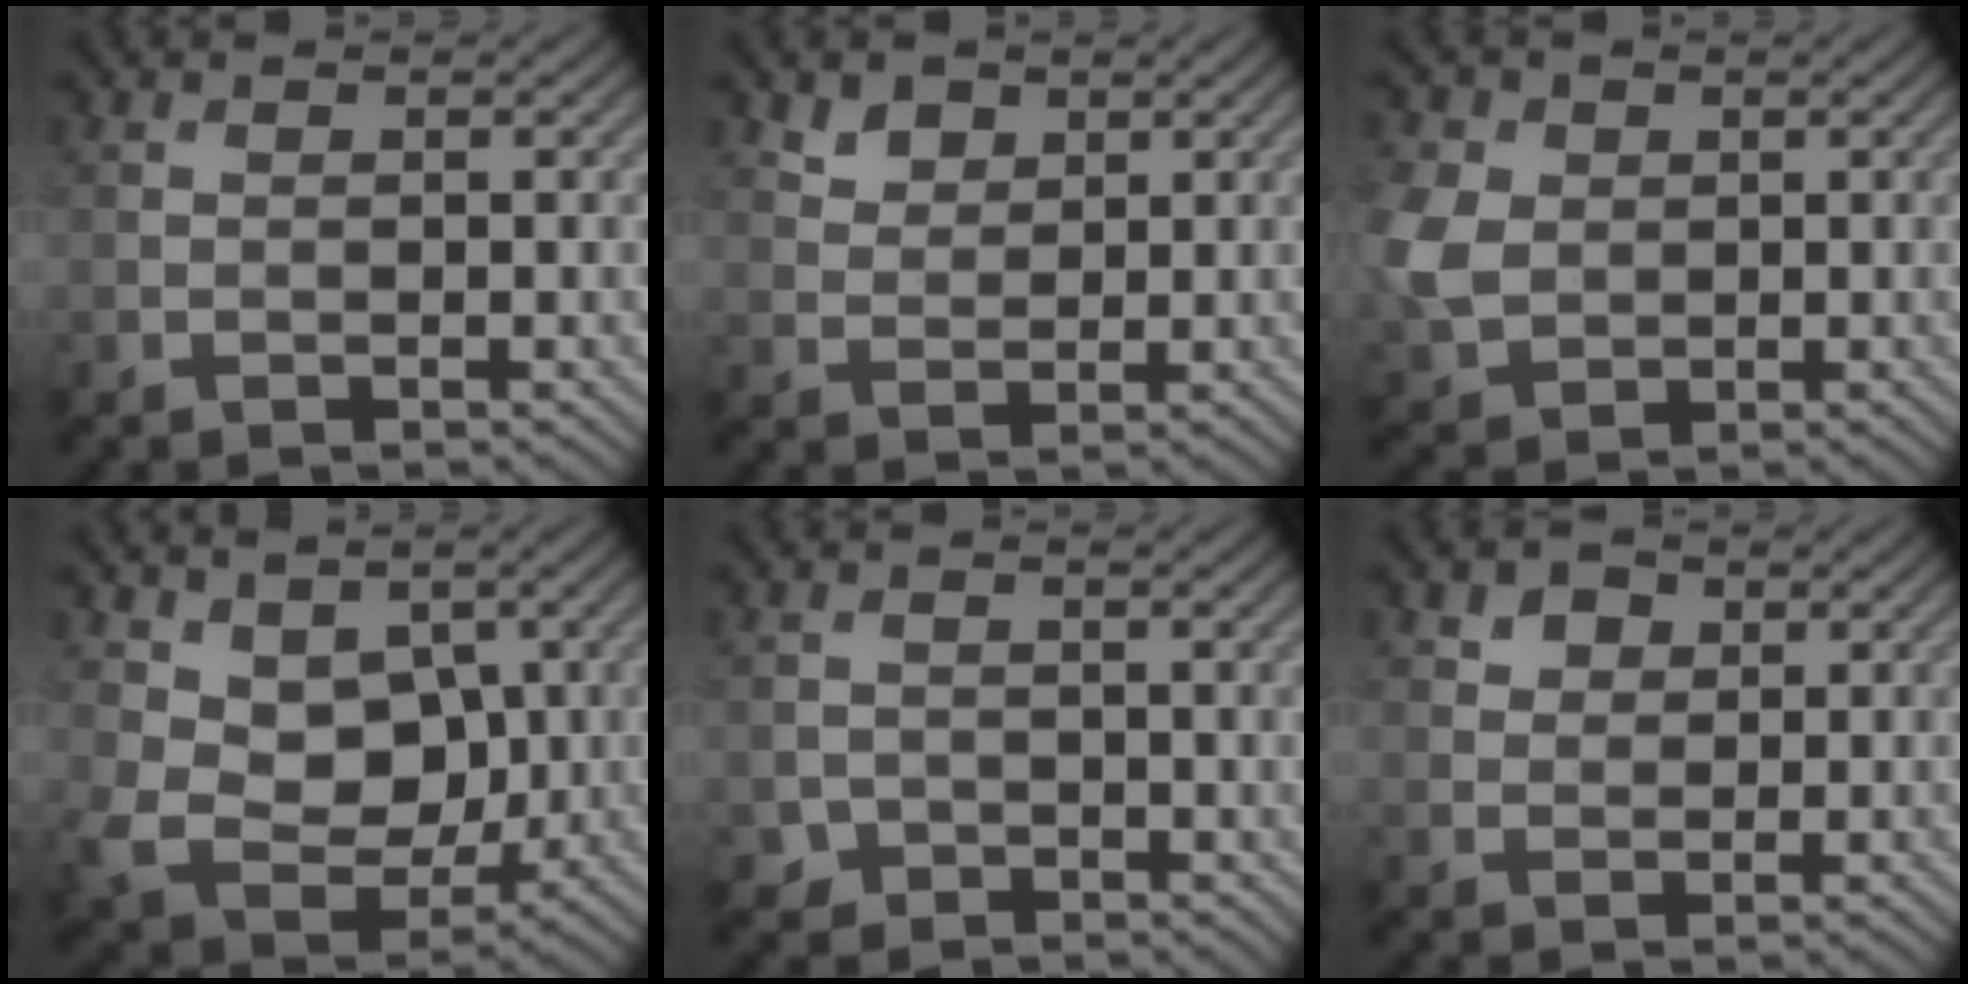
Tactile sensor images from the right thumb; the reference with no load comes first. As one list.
[{"total": 2.5, "force": [1.8, 1.5, 0.8], "torque": [-0.021, -0.002, 0.037]}, {"total": 6.8, "force": [0.6, 5.5, 4.0], "torque": [-0.136, 0.005, 0.008]}, {"total": 8.2, "force": [2.3, 6.0, 5.0], "torque": [-0.120, -0.023, 0.032]}, {"total": 1.5, "force": [-0.7, 1.4, 0.2], "torque": [0.004, -0.004, -0.015]}, {"total": 2.6, "force": [1.3, 1.9, 1.1], "torque": [-0.023, 0.001, 0.020]}]